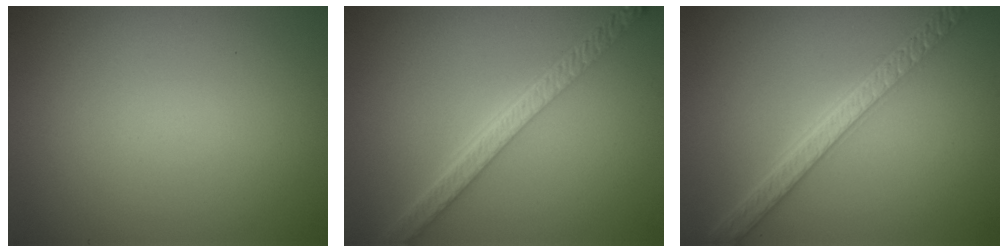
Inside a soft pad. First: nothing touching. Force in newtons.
{"total": 5.3, "press": 4.1, "slide": 3.3}
{"total": 5.0, "press": 4.2, "slide": 2.6}